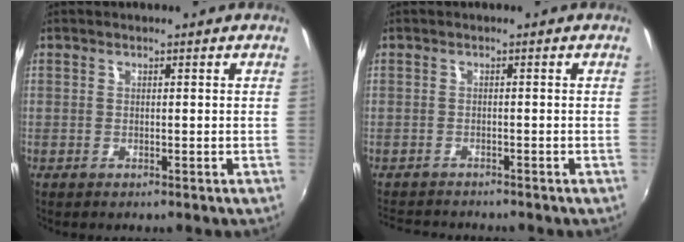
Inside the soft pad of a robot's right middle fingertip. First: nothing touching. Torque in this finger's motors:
{"motor_torque": [1.00, -1.14, 0.22, 0.11]}